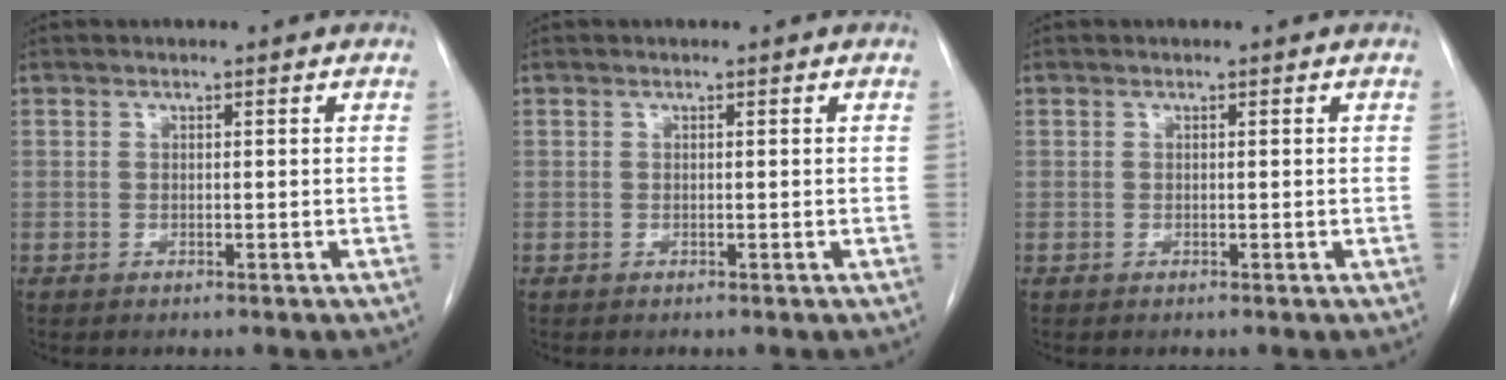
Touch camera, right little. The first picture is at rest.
{"total": 0.0}
{"total": 0.0}